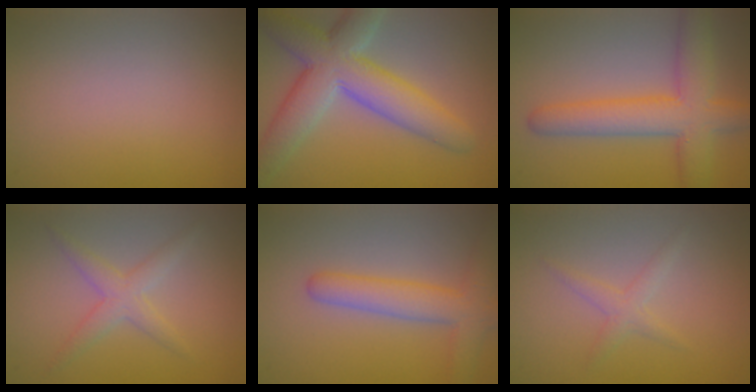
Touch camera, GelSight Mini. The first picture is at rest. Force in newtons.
{"total": 8.0, "press": 8.0, "slide": 0.5}
{"total": 6.4, "press": 6.4, "slide": 0.4}
{"total": 2.3, "press": 2.3, "slide": 0.1}
{"total": 4.4, "press": 4.4, "slide": 0.2}
{"total": 1.4, "press": 1.4, "slide": 0.0}